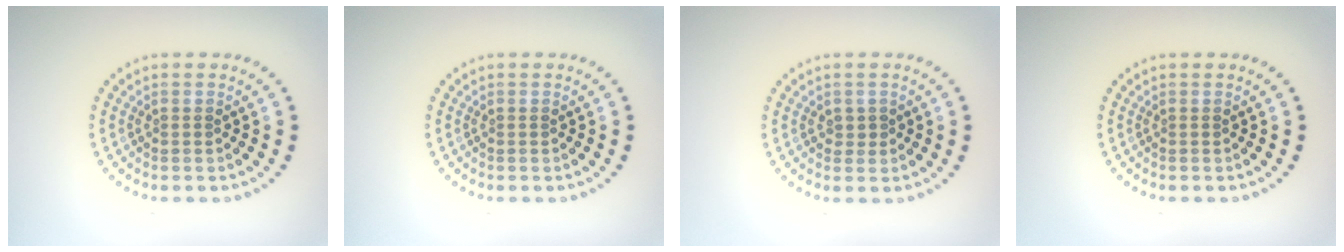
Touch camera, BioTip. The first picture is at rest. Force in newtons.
{"total": 0.0}
{"total": 0.6, "press": 0.5, "slide": 0.3}
{"total": 0.0}